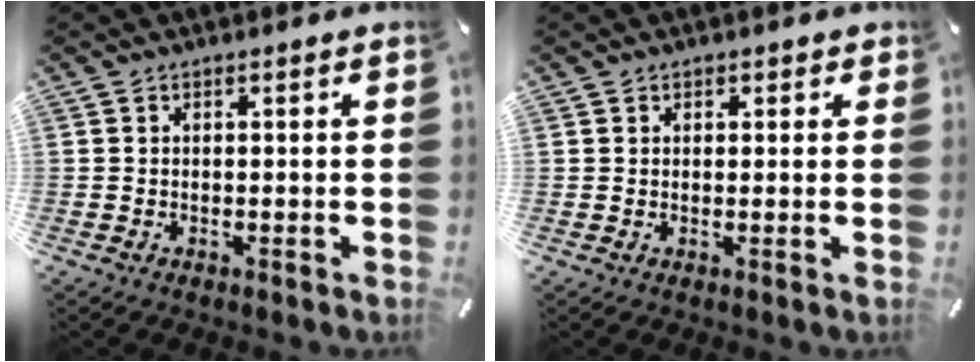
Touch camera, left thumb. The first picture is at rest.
{"total": 1.3, "force": [0.5, 1.2, 0.1], "torque": [0.005, 0.001, 0.006]}